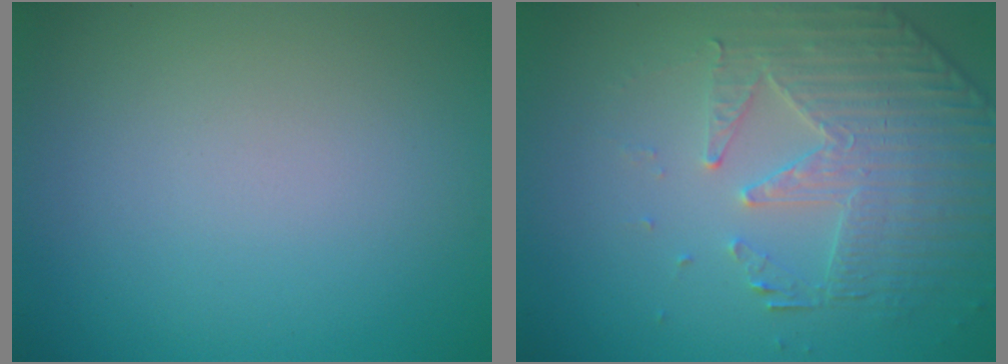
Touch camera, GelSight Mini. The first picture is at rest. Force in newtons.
{"total": 5.0, "press": 3.7, "slide": 3.4}